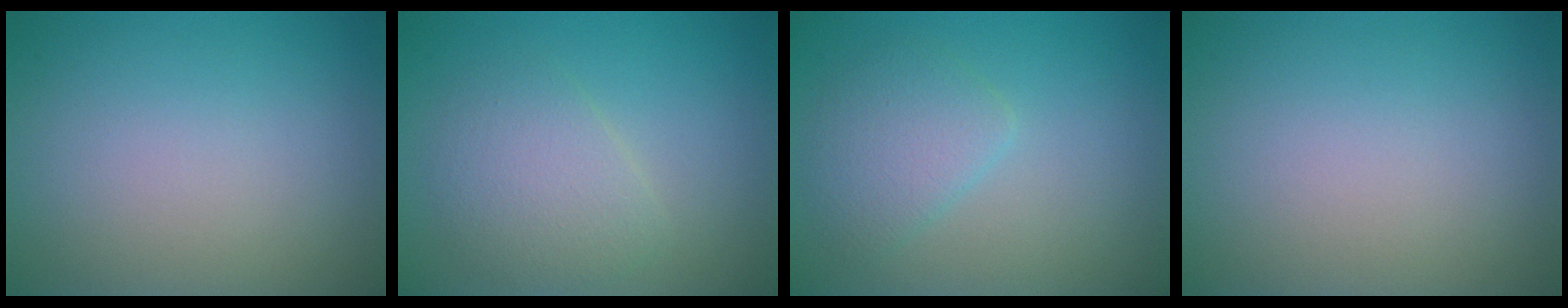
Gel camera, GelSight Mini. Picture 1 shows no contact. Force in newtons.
{"total": 3.2, "press": 3.2, "slide": 0.1}
{"total": 2.9, "press": 2.9, "slide": 0.0}
{"total": 0.0}